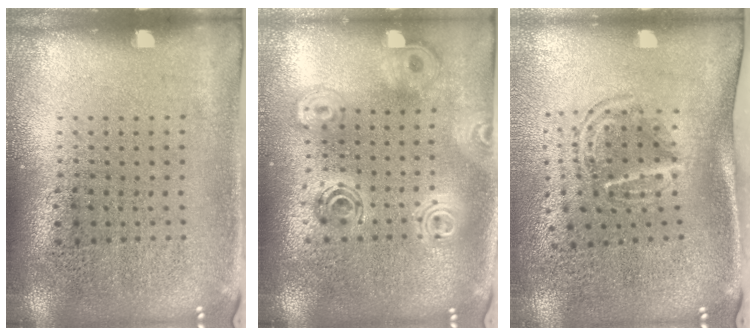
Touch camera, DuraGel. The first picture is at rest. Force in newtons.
{"total": 2.0, "press": 1.7, "slide": 1.1}
{"total": 1.7, "press": 1.1, "slide": 1.3}